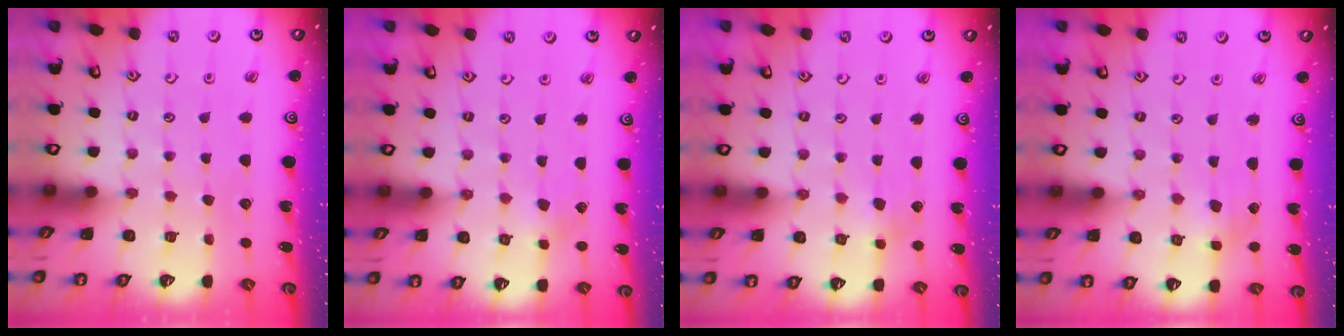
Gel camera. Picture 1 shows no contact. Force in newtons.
{"total": 2.2, "press": 2.2, "slide": 0.1}
{"total": 5.8, "press": 5.7, "slide": 0.7}
{"total": 2.8, "press": 2.8, "slide": 0.1}